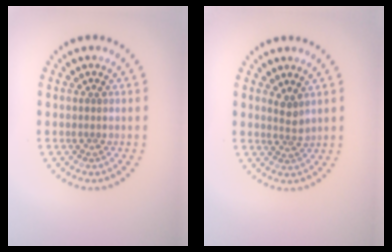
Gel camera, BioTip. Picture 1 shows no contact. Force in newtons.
{"total": 1.4, "press": 1.0, "slide": 1.0}